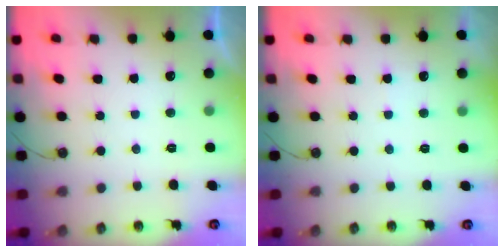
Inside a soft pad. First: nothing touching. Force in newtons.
{"total": 2.9, "press": 2.9, "slide": 0.3}